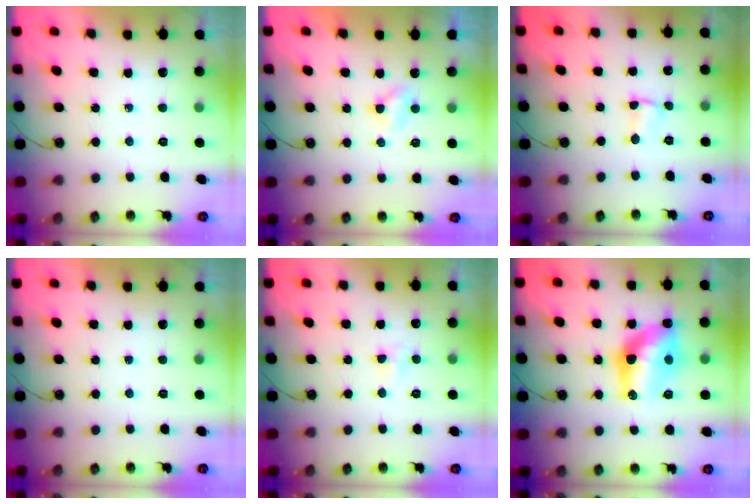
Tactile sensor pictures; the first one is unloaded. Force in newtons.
{"total": 4.4, "press": 2.8, "slide": 3.4}
{"total": 2.9, "press": 0.9, "slide": 2.7}
{"total": 0.0}
{"total": 3.9, "press": 3.8, "slide": 0.6}
{"total": 13.4, "press": 13.3, "slide": 1.0}